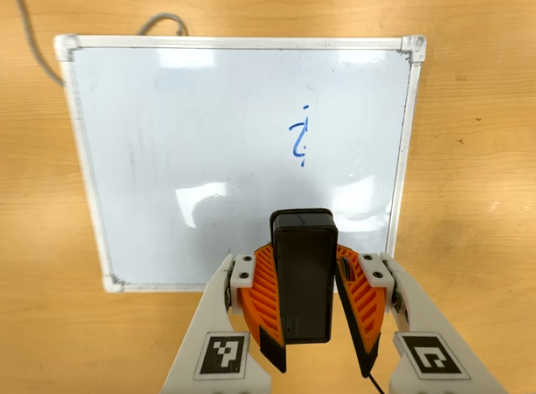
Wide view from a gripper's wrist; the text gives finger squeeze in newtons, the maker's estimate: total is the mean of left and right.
{"total": 8.8, "left": 8.5, "right": 9.1}